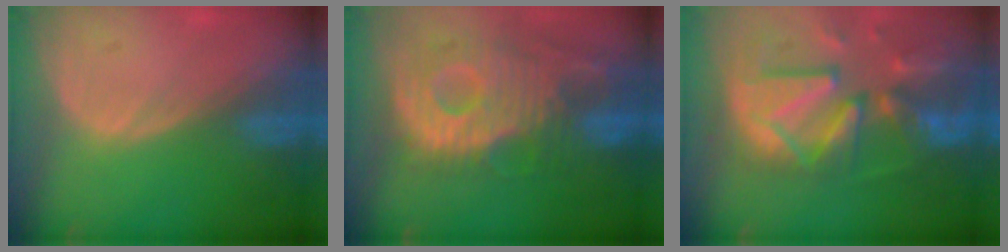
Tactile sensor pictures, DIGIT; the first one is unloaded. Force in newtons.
{"total": 12.2, "press": 10.8, "slide": 5.7}
{"total": 13.0, "press": 11.3, "slide": 6.4}